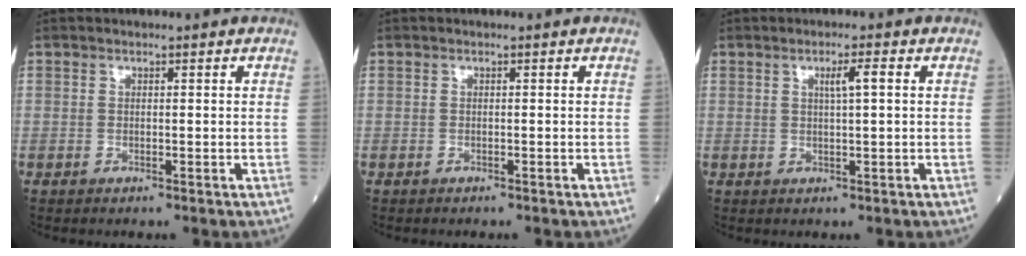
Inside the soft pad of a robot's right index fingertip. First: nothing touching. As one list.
[{"total": 0.6, "force": [-0.5, 0.2, 0.2], "torque": [-0.005, 0.000, -0.009]}, {"total": 2.6, "force": [0.7, -0.1, 2.5], "torque": [-0.043, 0.002, 0.012]}]